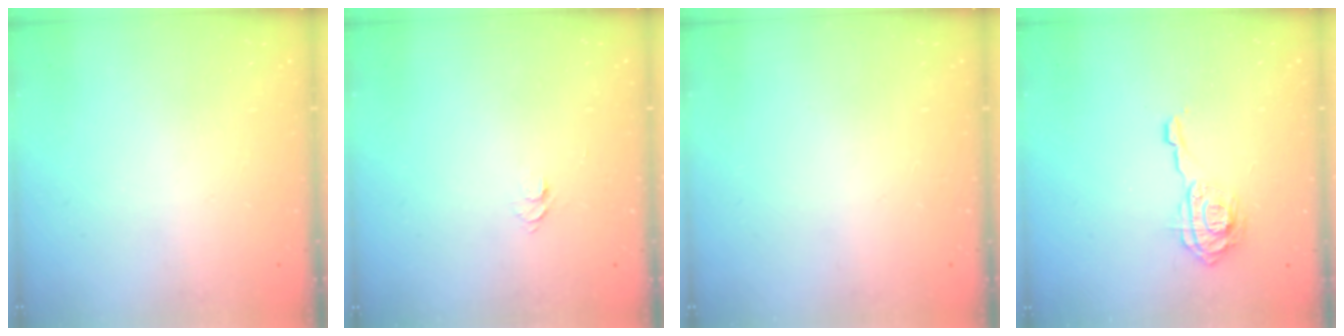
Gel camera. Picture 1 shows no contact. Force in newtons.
{"total": 4.7, "press": 4.6, "slide": 0.5}
{"total": 0.0}
{"total": 10.3, "press": 10.3, "slide": 1.0}